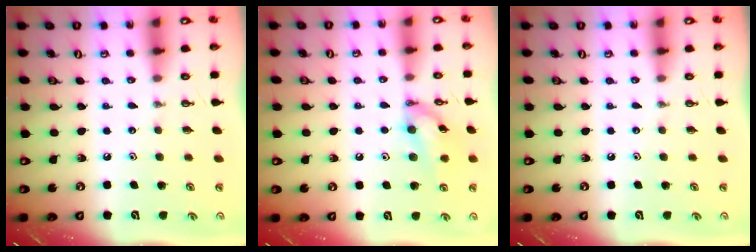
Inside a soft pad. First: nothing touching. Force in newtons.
{"total": 12.0, "press": 12.0, "slide": 0.7}
{"total": 0.0}